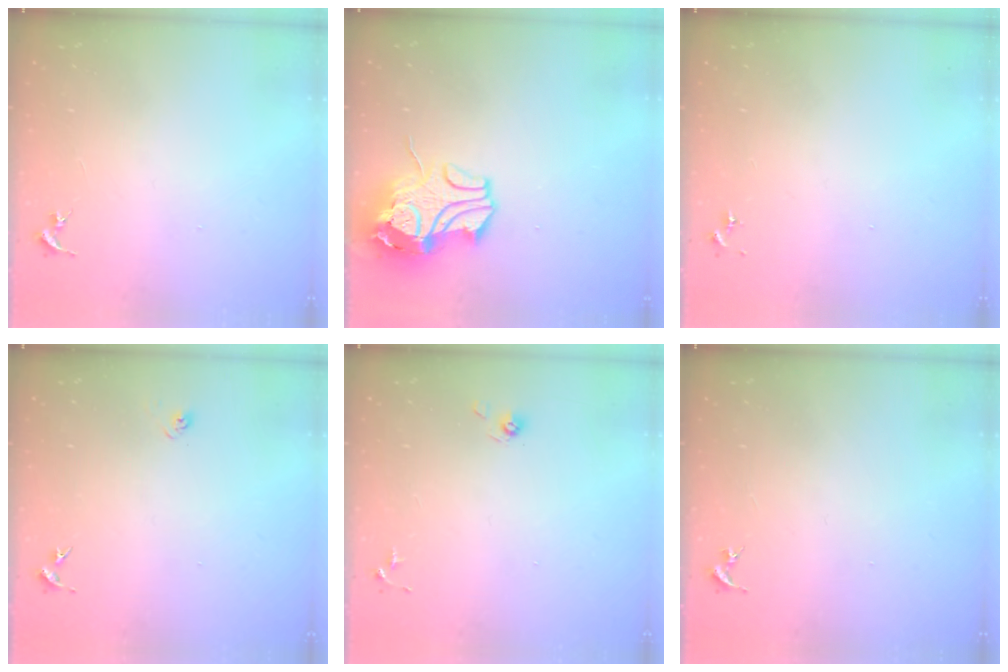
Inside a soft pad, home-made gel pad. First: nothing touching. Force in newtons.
{"total": 13.3, "press": 13.1, "slide": 2.0}
{"total": 0.0}
{"total": 3.3, "press": 3.2, "slide": 0.8}
{"total": 4.7, "press": 4.4, "slide": 1.5}
{"total": 0.0}